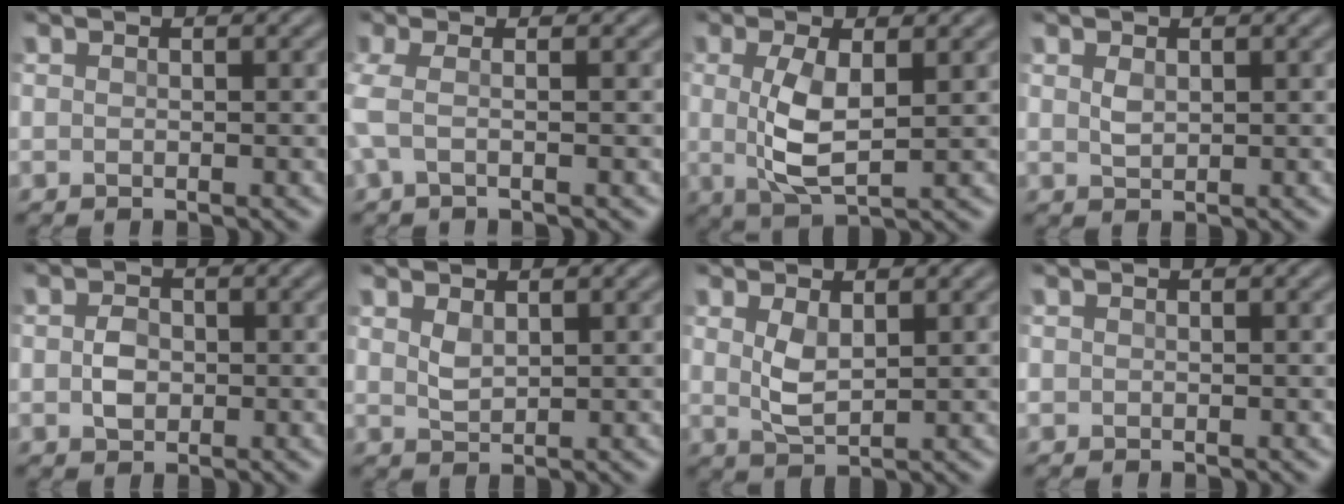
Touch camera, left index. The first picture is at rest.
{"total": 2.5, "force": [-0.7, 0.8, 2.2], "torque": [-0.064, 0.001, -0.019]}
{"total": 4.3, "force": [0.3, 1.4, 4.0], "torque": [-0.088, 0.000, 0.009]}
{"total": 1.0, "force": [0.3, 0.6, 0.8], "torque": [-0.017, -0.001, 0.007]}
{"total": 2.2, "force": [-0.3, 1.6, 1.4], "torque": [-0.030, -0.001, -0.010]}
{"total": 1.2, "force": [0.5, 0.6, 0.9], "torque": [-0.021, -0.002, 0.014]}
{"total": 2.4, "force": [0.5, 1.1, 2.1], "torque": [-0.051, -0.002, 0.016]}
{"total": 0.0}